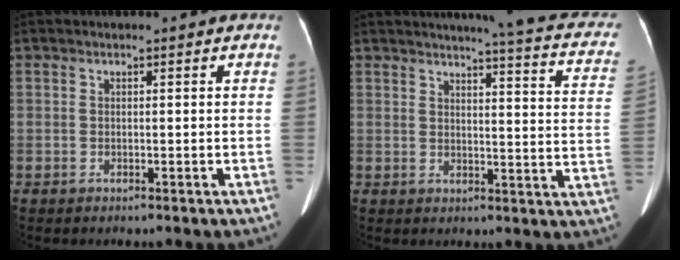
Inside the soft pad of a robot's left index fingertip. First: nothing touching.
{"total": 15.0, "force": [12.6, 1.3, 8.0], "torque": [-0.095, -0.049, 0.116]}